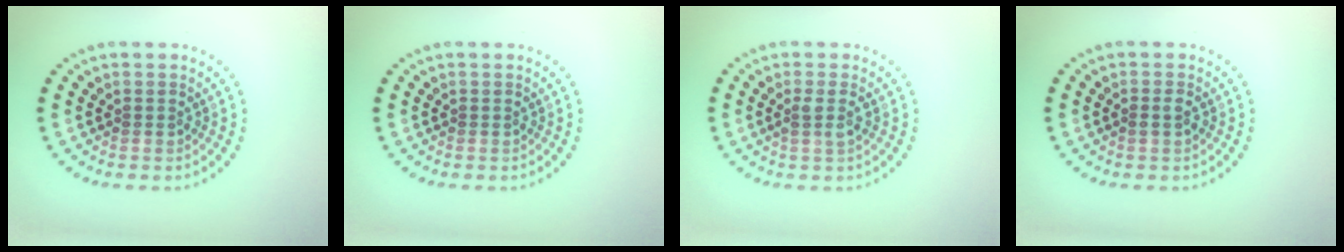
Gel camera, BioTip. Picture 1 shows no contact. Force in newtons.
{"total": 0.0}
{"total": 1.4, "press": 1.2, "slide": 0.7}
{"total": 0.9, "press": 0.8, "slide": 0.1}